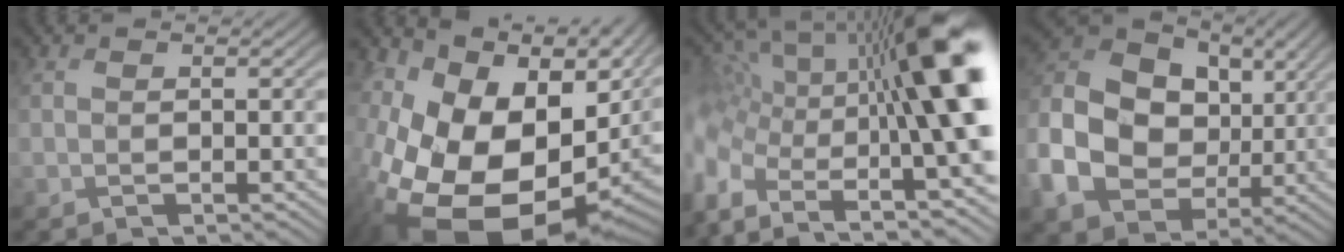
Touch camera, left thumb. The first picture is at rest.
{"total": 20.7, "force": [-4.3, 13.8, 14.9], "torque": [-0.280, -0.036, -0.029]}
{"total": 18.0, "force": [-2.6, 8.0, 15.9], "torque": [-0.272, -0.020, -0.021]}
{"total": 14.6, "force": [-0.4, 11.6, 8.9], "torque": [-0.233, -0.003, -0.009]}